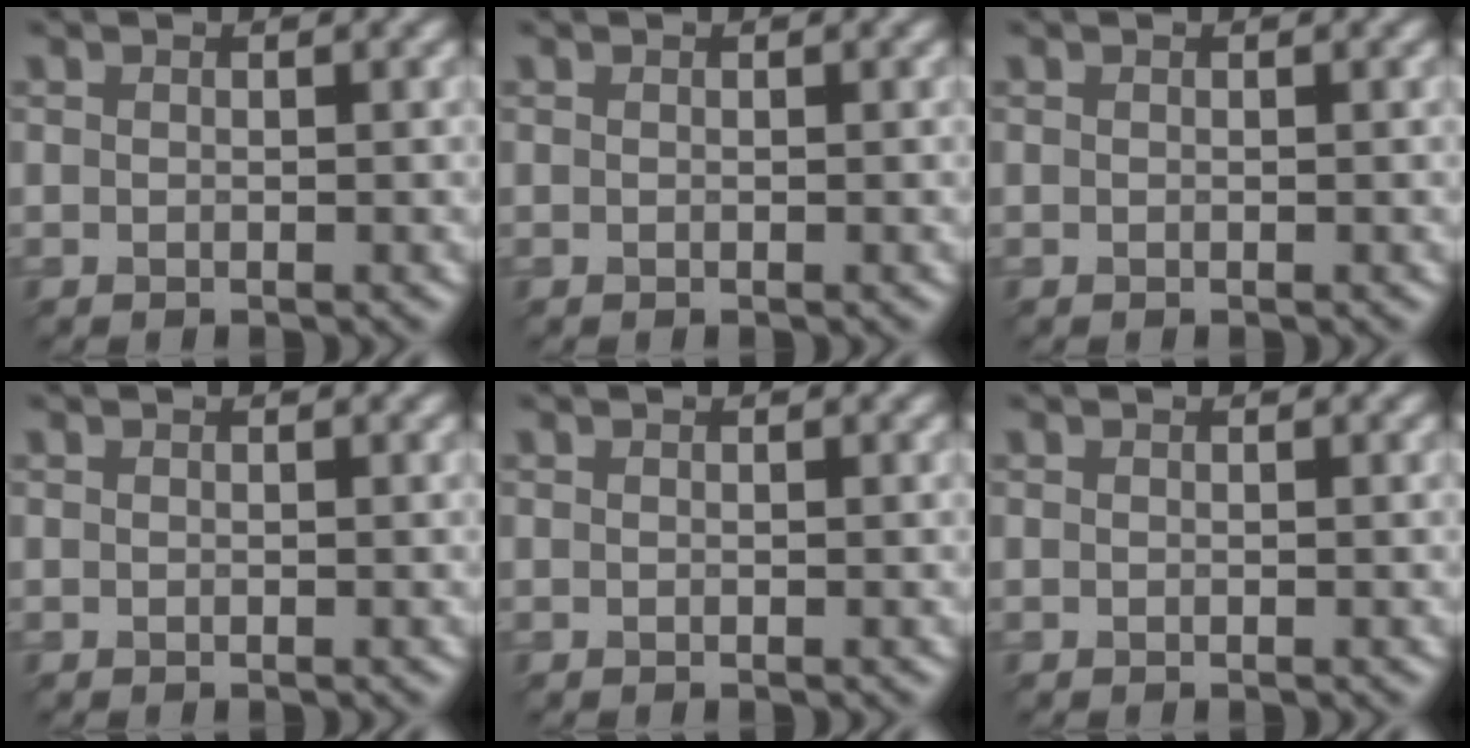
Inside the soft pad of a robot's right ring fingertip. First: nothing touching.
{"total": 0.0}
{"total": 0.0}
{"total": 0.0}
{"total": 0.0}
{"total": 0.0}